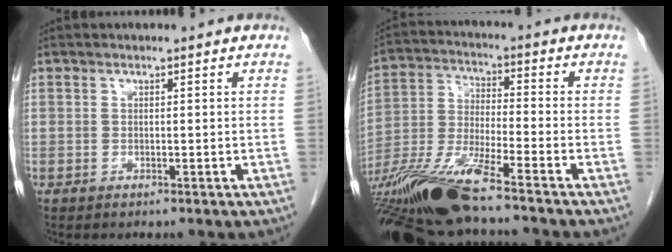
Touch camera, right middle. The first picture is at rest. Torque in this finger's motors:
{"motor_torque": [1.15, -0.99, 0.82, 0.21]}